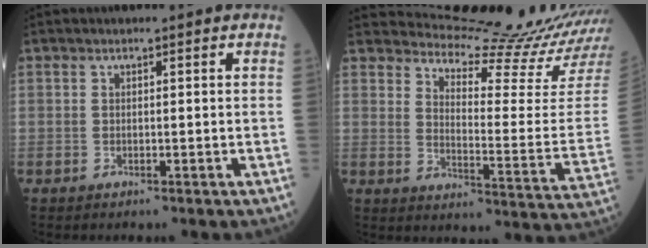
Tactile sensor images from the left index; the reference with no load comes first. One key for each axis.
{"total": 16.9, "fx": 16.7, "fy": -2.4, "fz": 1.7, "tx": -0.035, "ty": -0.131, "tz": 0.209}